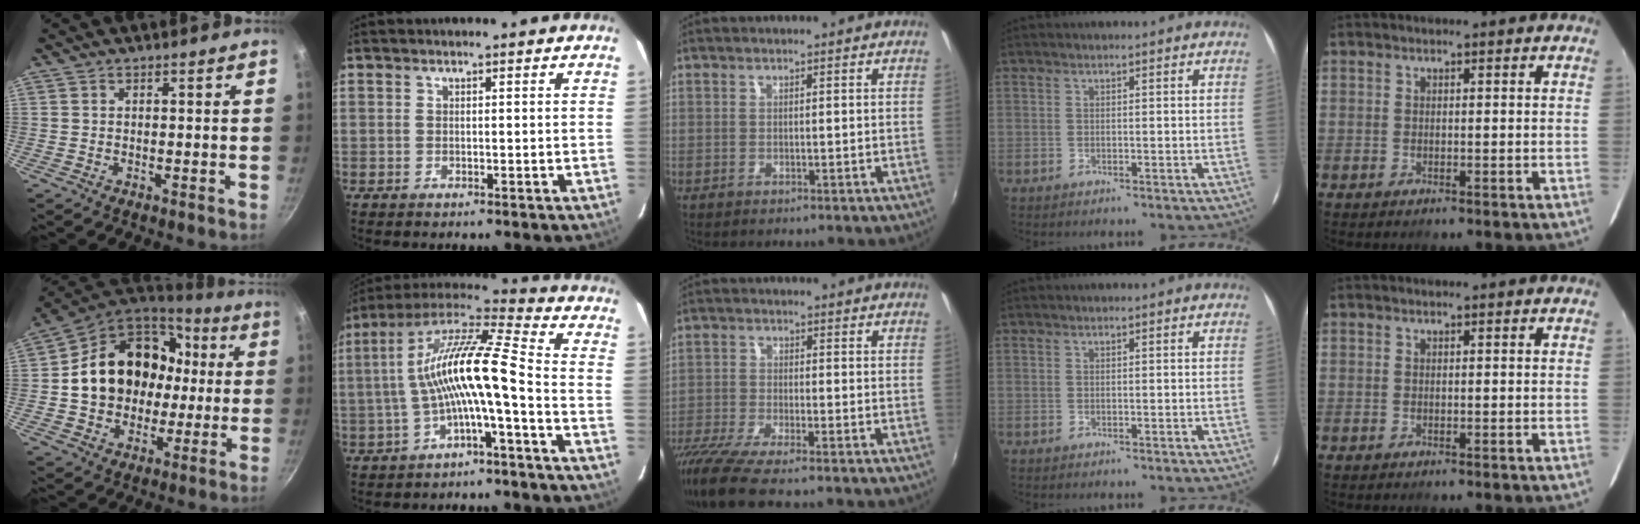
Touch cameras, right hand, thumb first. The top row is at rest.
{"thumb": {"total": 22.1, "force": [1.8, 17.6, 13.3], "torque": [-0.204, 0.047, 0.035]}, "index": {"total": 14.5, "force": [-2.7, 1.3, 14.2], "torque": [-0.274, 0.018, -0.056]}, "middle": {"total": 10.2, "force": [-8.4, 0.7, 5.9], "torque": [-0.137, -0.046, -0.153]}}